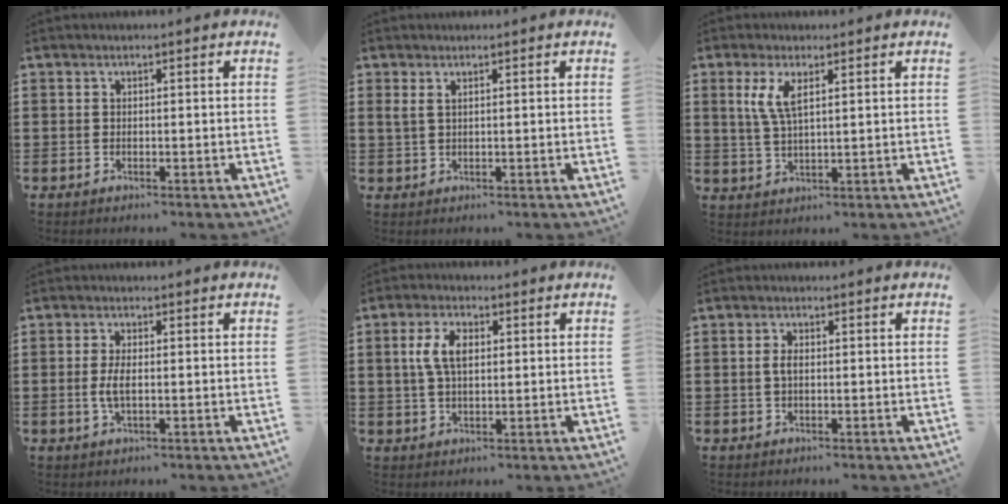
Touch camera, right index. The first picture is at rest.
{"total": 1.4, "force": [0.7, 0.5, 1.1], "torque": [-0.023, 0.003, 0.011]}
{"total": 4.8, "force": [1.9, 1.6, 4.1], "torque": [-0.089, 0.006, 0.031]}
{"total": 3.4, "force": [-0.3, 1.3, 3.1], "torque": [-0.078, -0.006, -0.013]}
{"total": 5.6, "force": [1.0, 2.9, 4.6], "torque": [-0.105, 0.012, 0.013]}
{"total": 2.0, "force": [0.0, 1.0, 1.7], "torque": [-0.042, 0.002, -0.005]}